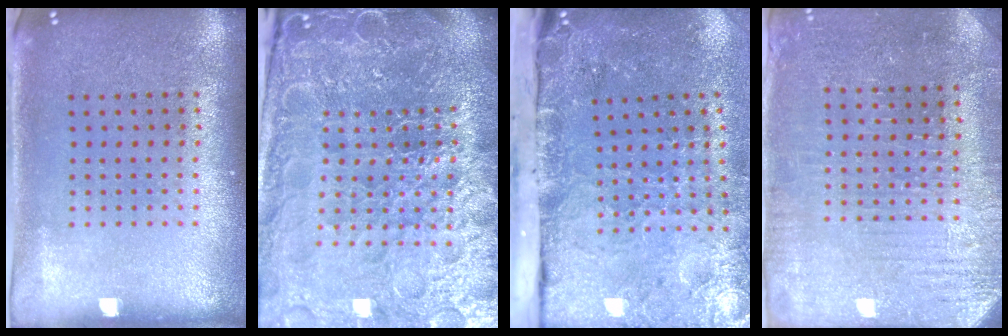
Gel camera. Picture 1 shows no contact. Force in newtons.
{"total": 6.6, "press": 5.8, "slide": 3.1}
{"total": 4.7, "press": 3.6, "slide": 3.1}
{"total": 3.1, "press": 3.1, "slide": 0.4}